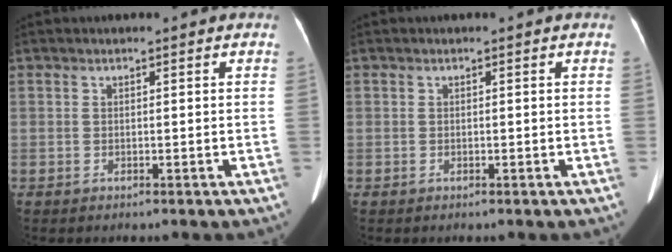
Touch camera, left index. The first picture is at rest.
{"total": 0.0}